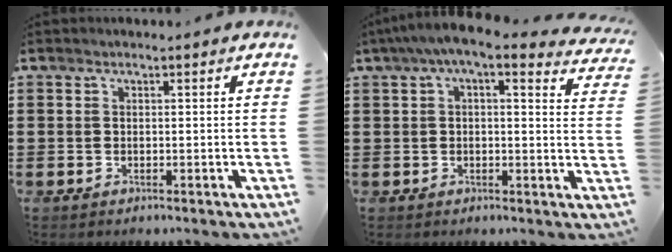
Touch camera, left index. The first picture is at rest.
{"total": 5.1, "force": [3.6, 0.3, 3.6], "torque": [-0.081, -0.015, 0.060]}